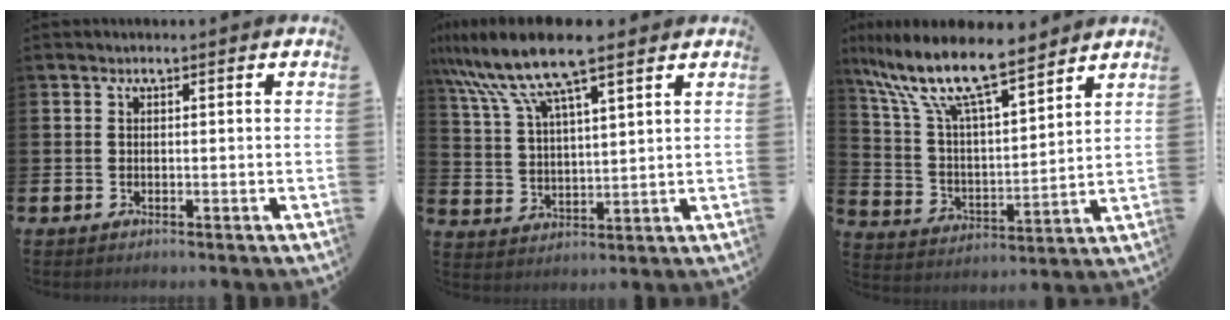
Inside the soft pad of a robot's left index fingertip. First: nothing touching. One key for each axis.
{"total": 10.9, "fx": 8.9, "fy": 1.8, "fz": 6.1, "tx": -0.152, "ty": -0.024, "tz": 0.158}
{"total": 11.6, "fx": 9.9, "fy": 1.9, "fz": 5.7, "tx": -0.154, "ty": -0.057, "tz": 0.171}